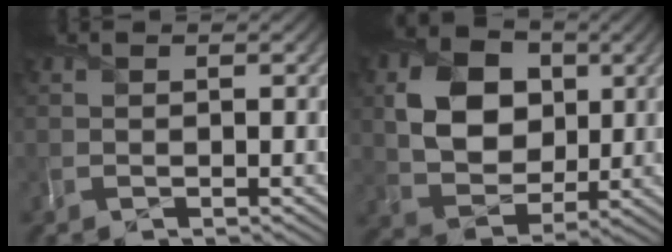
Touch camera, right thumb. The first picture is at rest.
{"total": 9.9, "force": [2.3, 7.5, 6.0], "torque": [-0.134, 0.002, 0.035]}